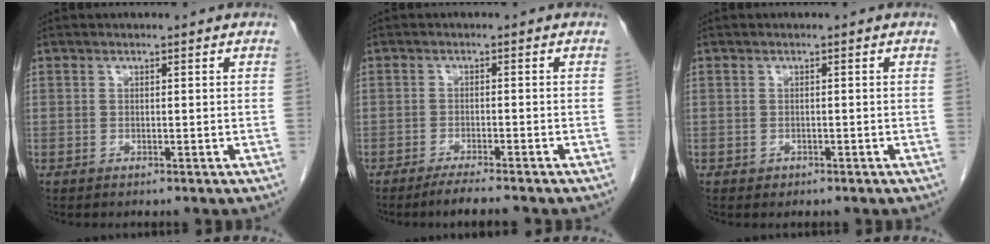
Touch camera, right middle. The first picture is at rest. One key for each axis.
{"total": 4.1, "fx": -3.5, "fy": -0.2, "fz": 2.1, "tx": -0.036, "ty": -0.009, "tz": -0.058}
{"total": 0.6, "fx": -0.3, "fy": 0.5, "fz": 0.1, "tx": -0.005, "ty": 0.002, "tz": -0.003}